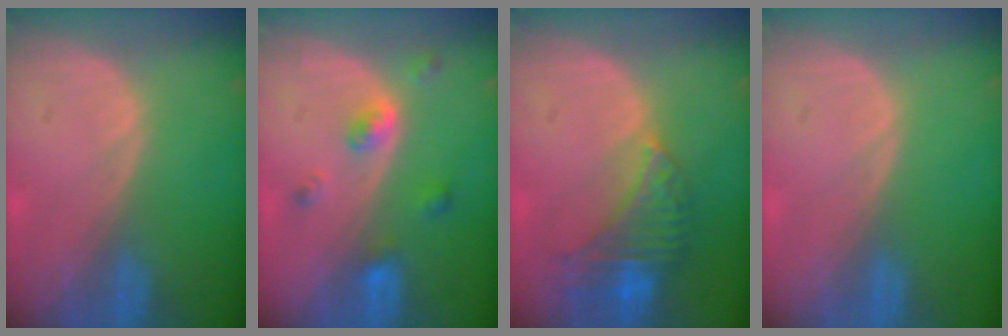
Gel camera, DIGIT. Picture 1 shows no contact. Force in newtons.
{"total": 4.4, "press": 4.1, "slide": 1.7}
{"total": 8.1, "press": 6.9, "slide": 4.1}
{"total": 0.0}